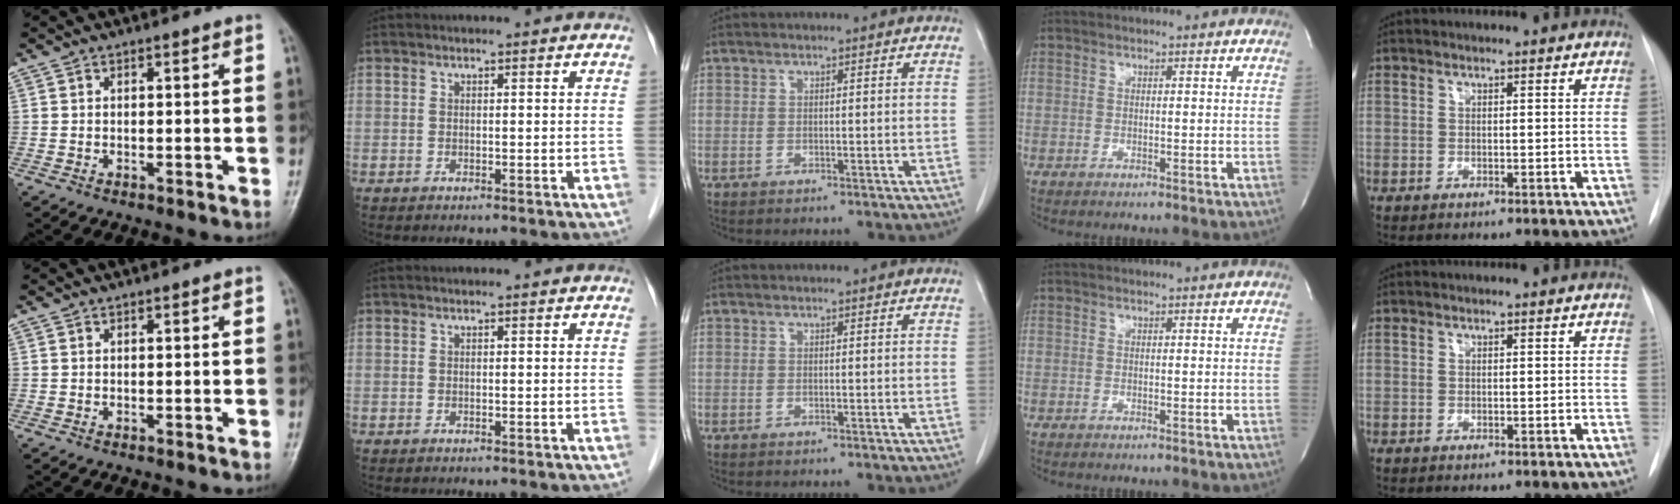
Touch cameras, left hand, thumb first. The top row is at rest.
{}